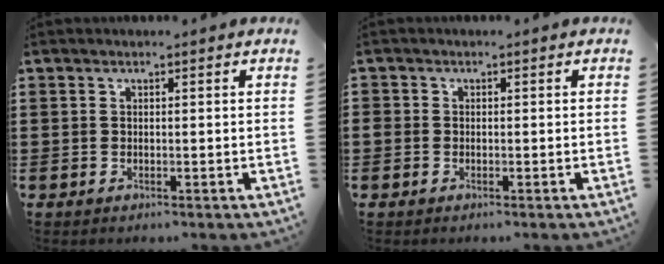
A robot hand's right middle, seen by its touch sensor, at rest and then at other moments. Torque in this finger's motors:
{"motor_torque": [0.33, -0.08, 0.00, 0.00]}